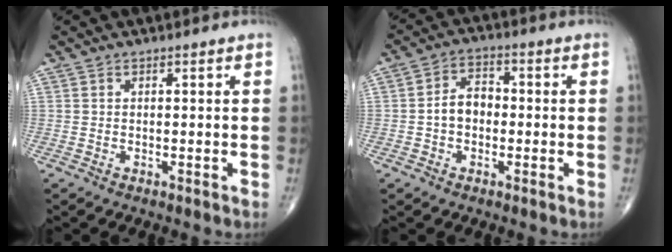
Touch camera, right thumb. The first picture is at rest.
{"total": 5.7, "force": [-0.7, 4.1, 3.9], "torque": [-0.055, 0.024, -0.021]}